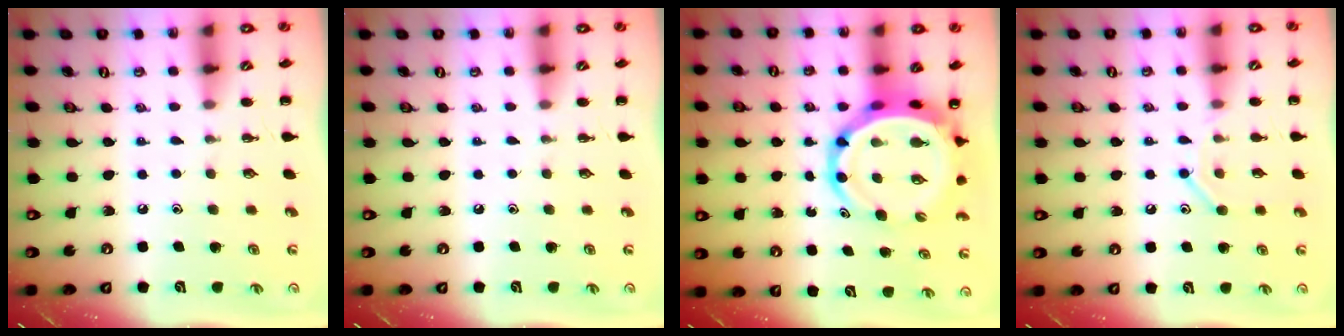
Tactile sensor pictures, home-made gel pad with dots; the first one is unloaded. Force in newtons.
{"total": 0.0}
{"total": 10.7, "press": 10.2, "slide": 3.1}
{"total": 8.4, "press": 8.3, "slide": 1.4}